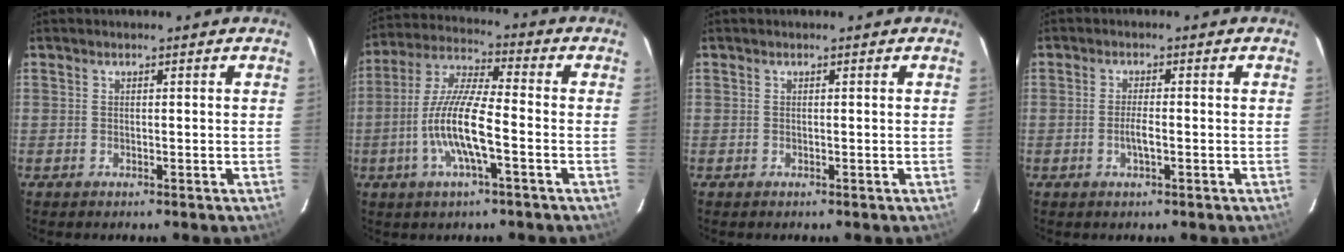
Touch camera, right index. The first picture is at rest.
{"total": 12.0, "force": [-3.7, 1.9, 11.3], "torque": [-0.236, -0.002, -0.073]}
{"total": 0.0}
{"total": 2.5, "force": [-0.8, 0.2, 2.3], "torque": [-0.046, -0.002, -0.015]}